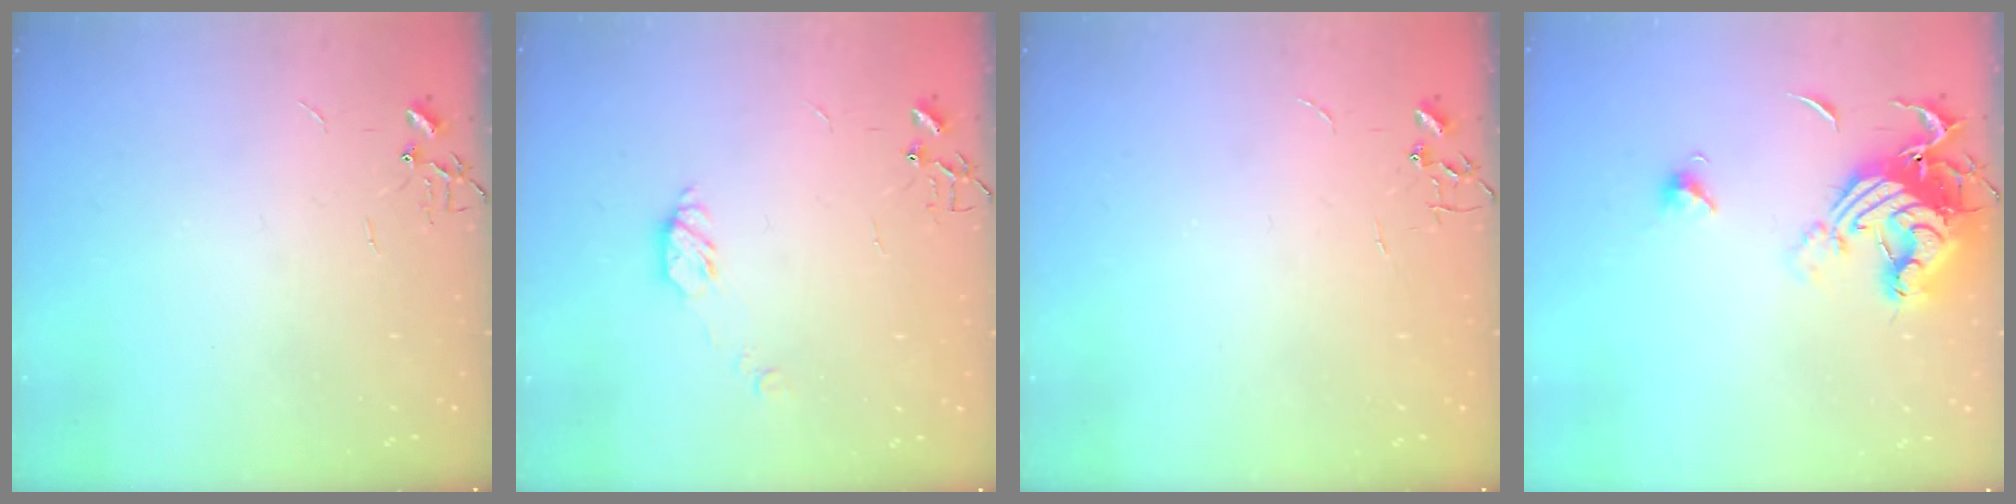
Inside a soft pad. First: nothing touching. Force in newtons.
{"total": 6.4, "press": 6.4, "slide": 0.3}
{"total": 0.0}
{"total": 15.2, "press": 15.1, "slide": 1.4}